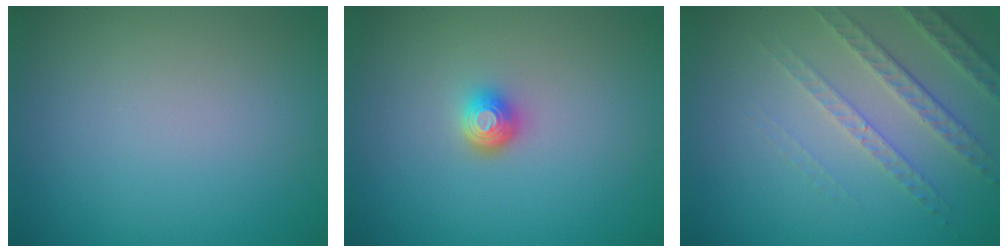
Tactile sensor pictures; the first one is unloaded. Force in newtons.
{"total": 1.8, "press": 1.3, "slide": 1.2}
{"total": 3.3, "press": 2.8, "slide": 1.7}